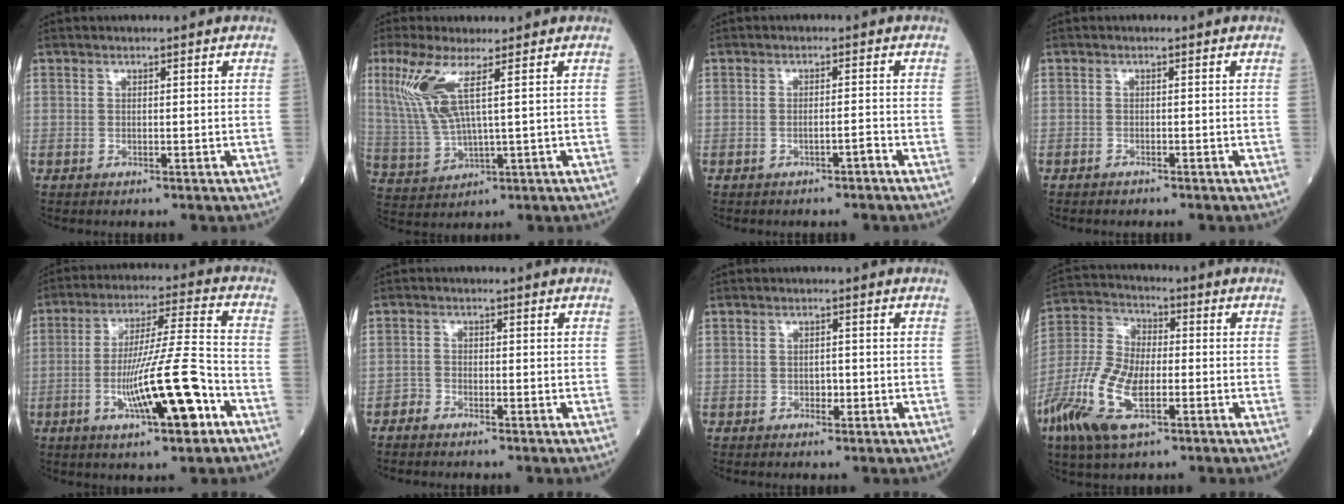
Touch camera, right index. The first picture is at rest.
{"total": 8.6, "force": [3.4, 1.1, 7.8], "torque": [-0.198, 0.000, 0.077]}
{"total": 1.3, "force": [-1.0, -0.1, 0.9], "torque": [-0.016, 0.001, -0.014]}
{"total": 0.6, "force": [-0.6, 0.1, 0.2], "torque": [-0.009, -0.001, -0.008]}
{"total": 14.6, "force": [-5.4, 0.9, 13.5], "torque": [-0.242, -0.004, -0.086]}
{"total": 1.2, "force": [-1.1, 0.4, 0.2], "torque": [-0.004, 0.002, -0.021]}
{"total": 1.3, "force": [-0.3, 0.9, 0.9], "torque": [-0.014, 0.003, -0.002]}
{"total": 13.5, "force": [-5.2, 5.7, 11.1], "torque": [-0.260, -0.009, -0.101]}